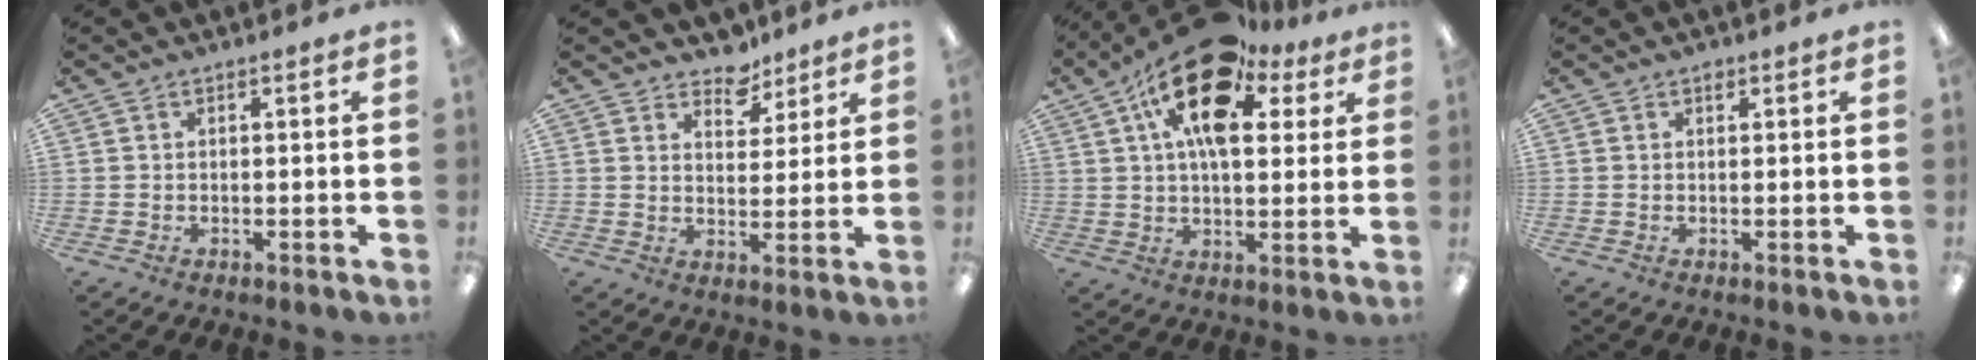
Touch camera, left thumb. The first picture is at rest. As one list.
[{"total": 6.8, "force": [5.7, 3.6, 1.5], "torque": [-0.009, -0.037, 0.100]}, {"total": 18.7, "force": [9.6, 9.5, 13.0], "torque": [-0.219, -0.035, 0.162]}, {"total": 1.0, "force": [0.6, 0.6, 0.6], "torque": [-0.005, -0.001, 0.009]}]